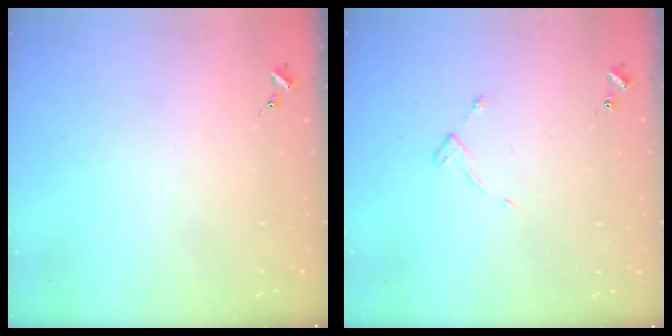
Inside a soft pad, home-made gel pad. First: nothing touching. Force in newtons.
{"total": 3.7, "press": 3.6, "slide": 0.5}